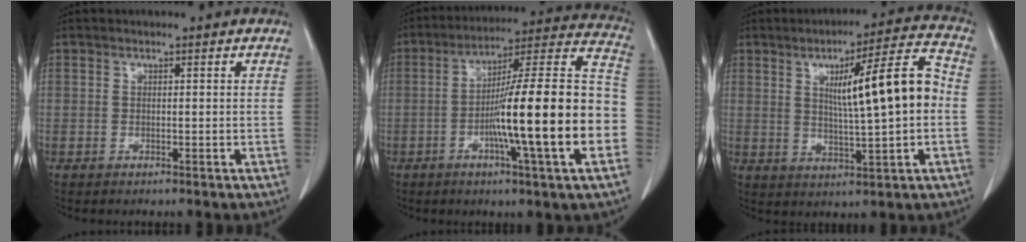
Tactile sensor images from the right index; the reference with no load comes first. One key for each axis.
{"total": 21.9, "fx": -5.0, "fy": 0.4, "fz": 21.3, "tx": -0.279, "ty": 0.013, "tz": -0.084}
{"total": 12.5, "fx": 1.0, "fy": 0.7, "fz": 12.5, "tx": -0.187, "ty": 0.017, "tz": 0.018}